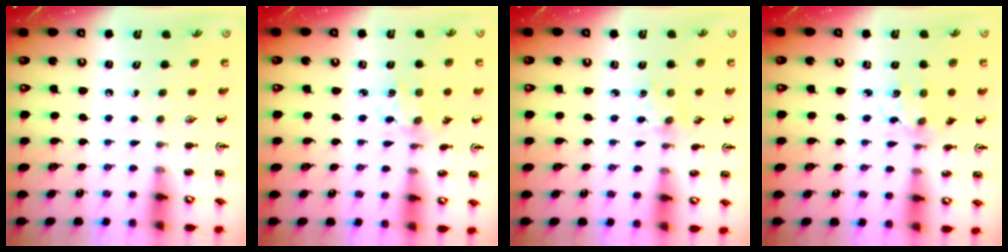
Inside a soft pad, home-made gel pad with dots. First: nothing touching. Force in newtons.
{"total": 1.7, "press": 1.6, "slide": 0.1}
{"total": 1.6, "press": 1.5, "slide": 0.3}
{"total": 2.3, "press": 2.3, "slide": 0.6}